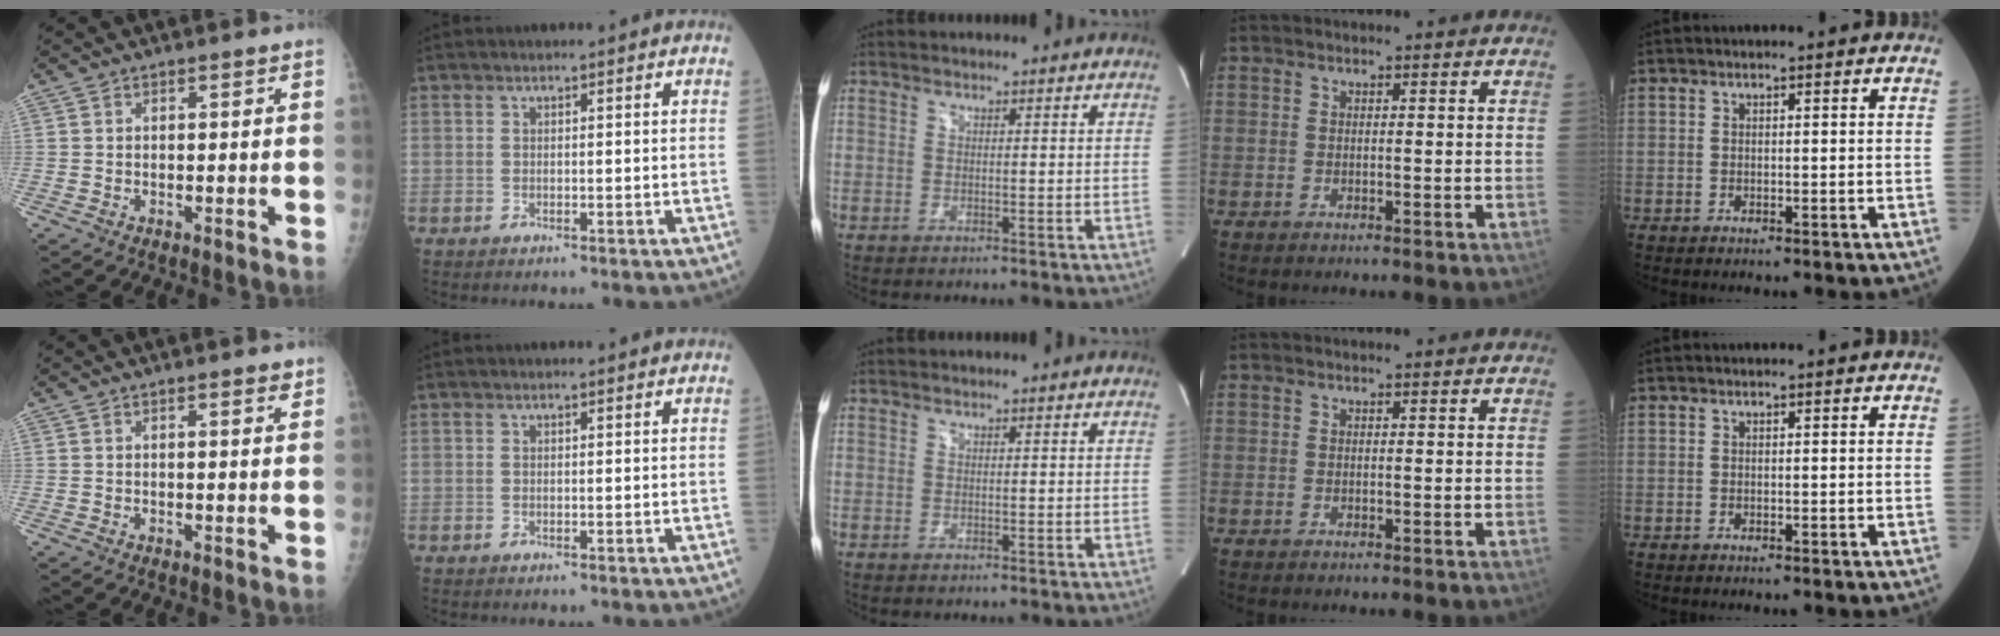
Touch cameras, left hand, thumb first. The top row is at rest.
{"thumb": {"total": 1.7, "force": [1.2, 0.4, 1.2], "torque": [-0.014, -0.005, 0.014]}, "index": {"total": 0.9, "force": [0.8, 0.1, 0.2], "torque": [-0.009, 0.001, 0.007]}}